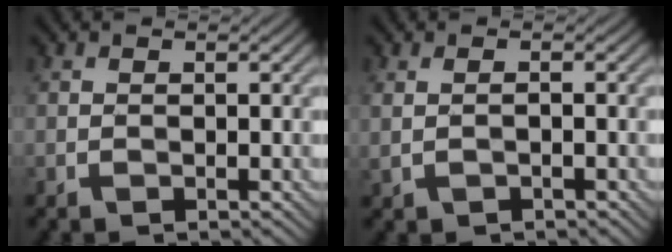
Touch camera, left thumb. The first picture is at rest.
{"total": 1.2, "force": [0.0, 0.5, 1.1], "torque": [-0.030, -0.001, 0.004]}